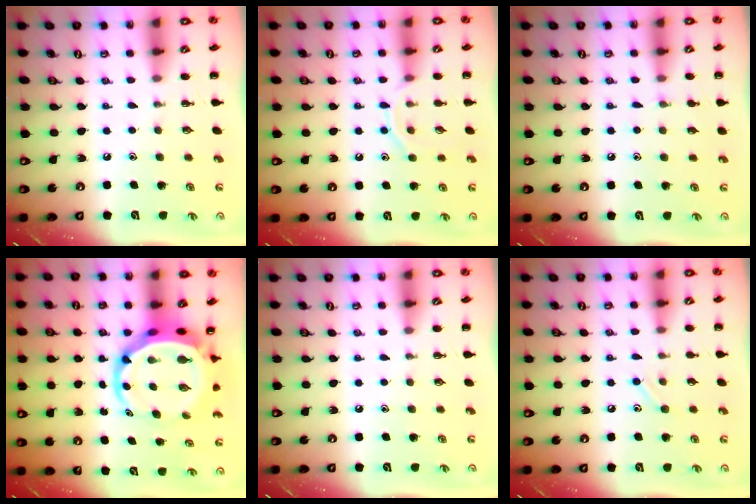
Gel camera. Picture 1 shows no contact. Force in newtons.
{"total": 7.9, "press": 7.8, "slide": 1.0}
{"total": 5.5, "press": 5.3, "slide": 1.5}
{"total": 8.5, "press": 8.0, "slide": 2.9}
{"total": 0.0}
{"total": 7.0, "press": 6.8, "slide": 1.9}